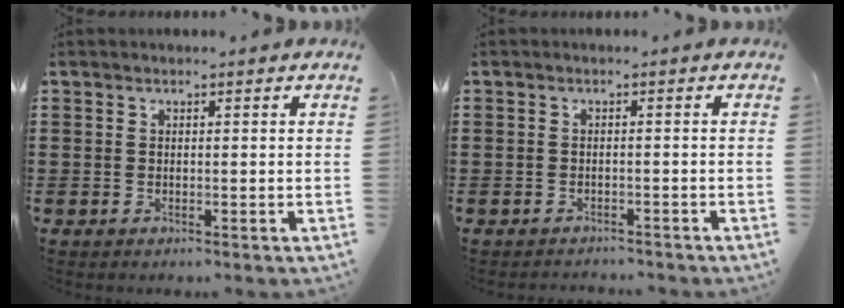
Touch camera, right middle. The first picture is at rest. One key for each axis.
{"total": 1.3, "fx": -1.3, "fy": 0.2, "fz": -0.2, "tx": 0.000, "ty": 0.004, "tz": -0.030}